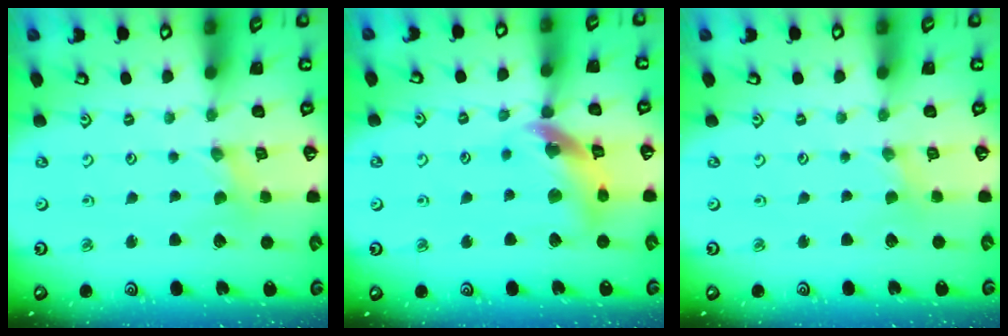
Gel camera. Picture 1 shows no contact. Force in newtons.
{"total": 14.1, "press": 14.0, "slide": 1.7}
{"total": 0.7, "press": 0.7, "slide": 0.1}